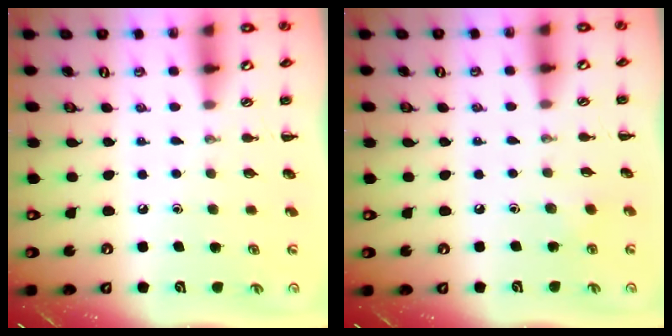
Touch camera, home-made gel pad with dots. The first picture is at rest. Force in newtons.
{"total": 2.1, "press": 2.0, "slide": 0.7}